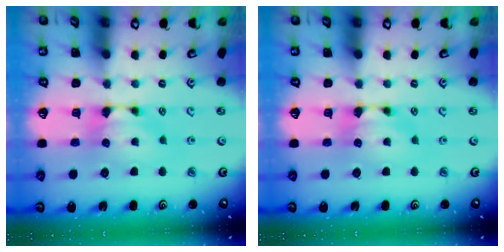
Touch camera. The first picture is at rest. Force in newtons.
{"total": 0.0}